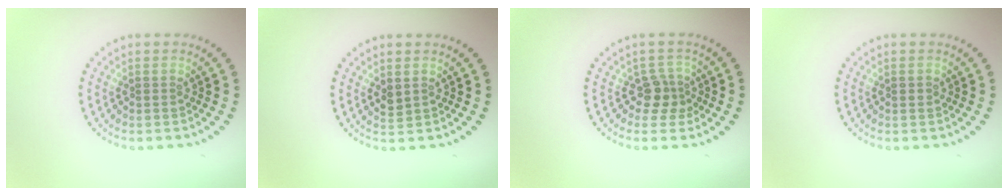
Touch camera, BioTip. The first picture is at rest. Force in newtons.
{"total": 1.1, "press": 1.0, "slide": 0.3}
{"total": 2.2, "press": 1.7, "slide": 1.3}
{"total": 0.8, "press": 0.7, "slide": 0.2}